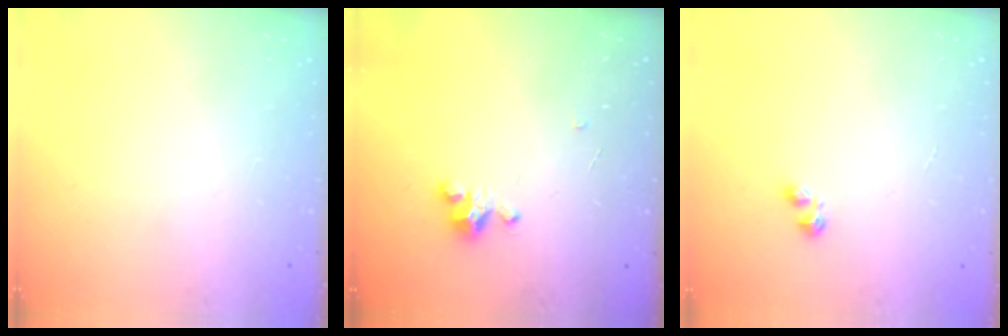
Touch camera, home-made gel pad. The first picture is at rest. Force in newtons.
{"total": 2.6, "press": 2.6, "slide": 0.3}
{"total": 1.8, "press": 1.7, "slide": 0.5}